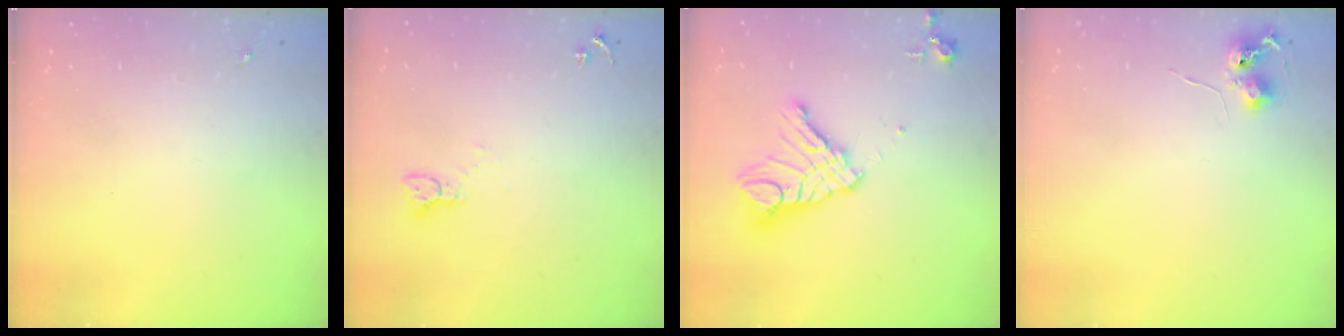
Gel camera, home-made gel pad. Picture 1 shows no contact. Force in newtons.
{"total": 3.3, "press": 3.3, "slide": 0.1}
{"total": 15.8, "press": 15.7, "slide": 1.7}
{"total": 6.4, "press": 6.3, "slide": 0.7}